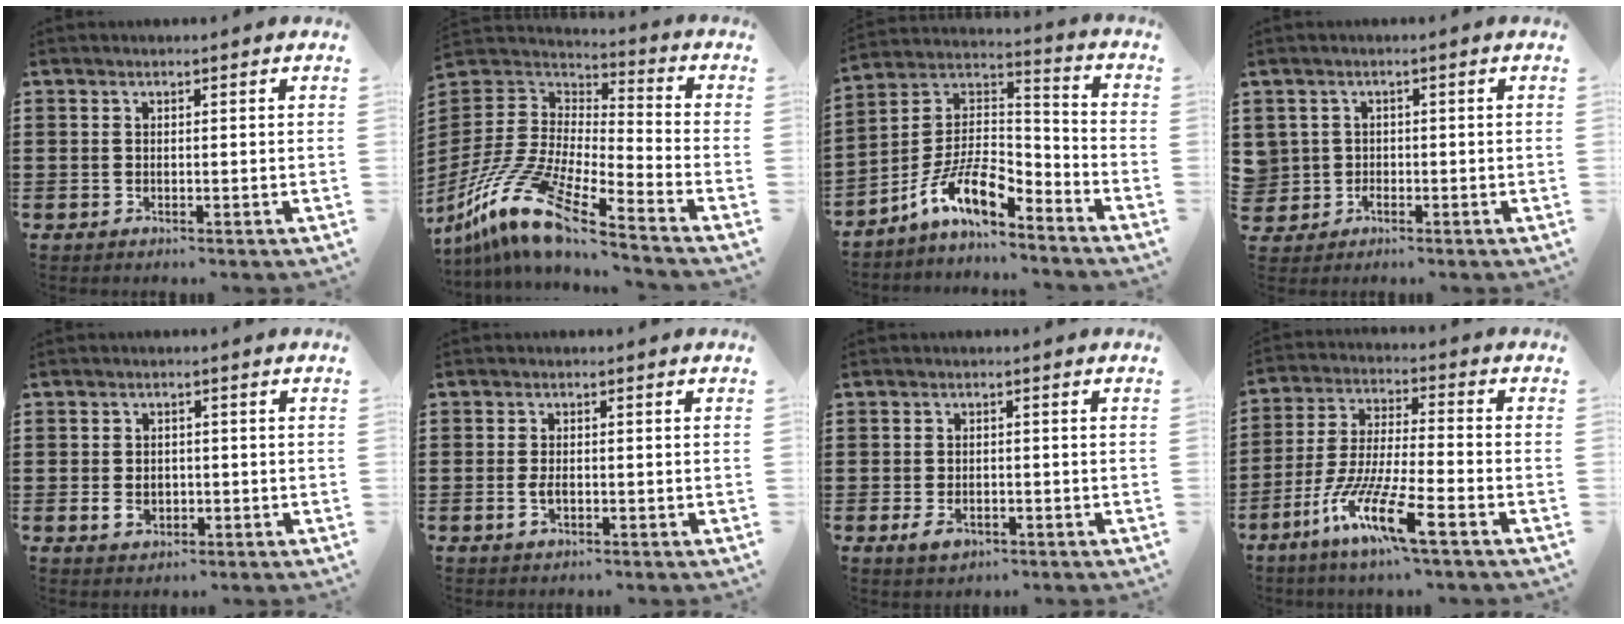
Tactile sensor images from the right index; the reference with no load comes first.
{"total": 14.6, "force": [-10.8, 3.0, 9.4], "torque": [-0.219, 0.014, -0.214]}
{"total": 11.0, "force": [-7.0, 4.1, 7.4], "torque": [-0.156, 0.006, -0.138]}
{"total": 2.1, "force": [-0.3, 2.1, 0.0], "torque": [-0.011, 0.007, -0.011]}
{"total": 2.8, "force": [-0.6, 2.0, 1.9], "torque": [-0.041, 0.001, -0.011]}
{"total": 2.4, "force": [-0.5, 1.0, 2.1], "torque": [-0.049, -0.006, -0.010]}
{"total": 1.9, "force": [-1.0, 1.1, 1.2], "torque": [-0.023, 0.001, -0.021]}
{"total": 11.7, "force": [-7.2, 1.4, 9.0], "torque": [-0.205, -0.010, -0.146]}